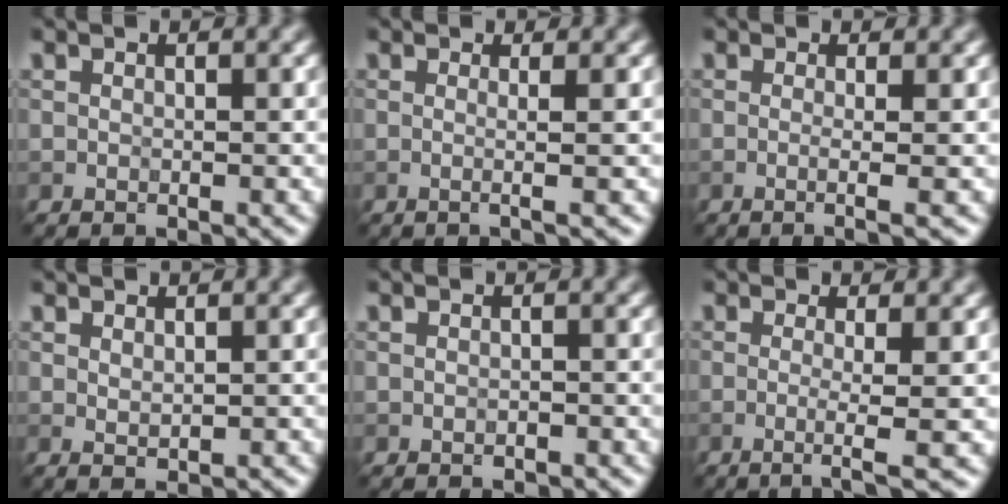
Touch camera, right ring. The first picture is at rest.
{"total": 2.7, "force": [0.5, 1.2, 2.4], "torque": [-0.017, 0.004, -0.027]}
{"total": 3.3, "force": [0.3, 1.5, 3.0], "torque": [-0.022, 0.003, -0.023]}
{"total": 0.7, "force": [0.2, 0.3, 0.6], "torque": [-0.012, -0.003, 0.007]}
{"total": 0.5, "force": [-0.4, 0.3, 0.2], "torque": [-0.004, 0.000, -0.005]}
{"total": 2.9, "force": [-0.4, 0.6, 2.8], "torque": [-0.042, -0.005, -0.016]}